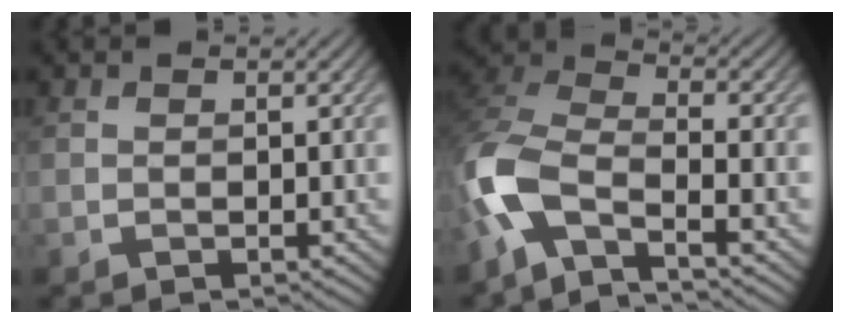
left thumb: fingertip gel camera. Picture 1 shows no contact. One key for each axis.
{"total": 9.5, "fx": -4.9, "fy": 3.6, "fz": 7.3, "tx": -0.163, "ty": -0.001, "tz": -0.122}